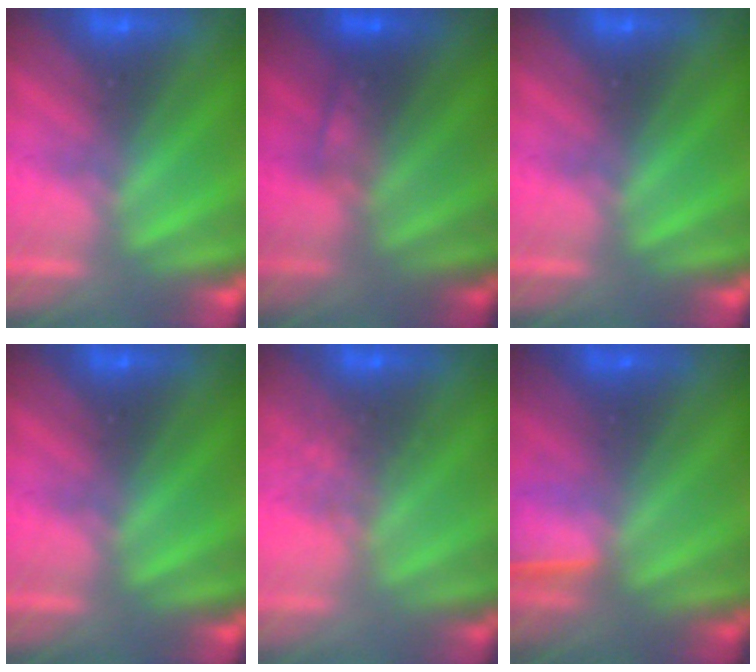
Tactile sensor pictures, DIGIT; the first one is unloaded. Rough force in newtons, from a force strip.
{"total": 2.3}
{"total": 0.0}
{"total": 0.0}
{"total": 2.6}
{"total": 1.3}